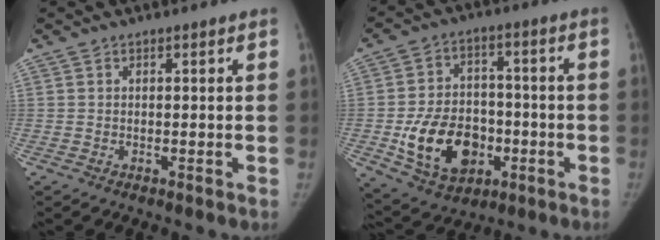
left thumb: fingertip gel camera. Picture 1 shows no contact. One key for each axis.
{"total": 15.8, "fx": -4.2, "fy": 11.6, "fz": 10.0, "tx": -0.131, "ty": 0.019, "tz": -0.056}